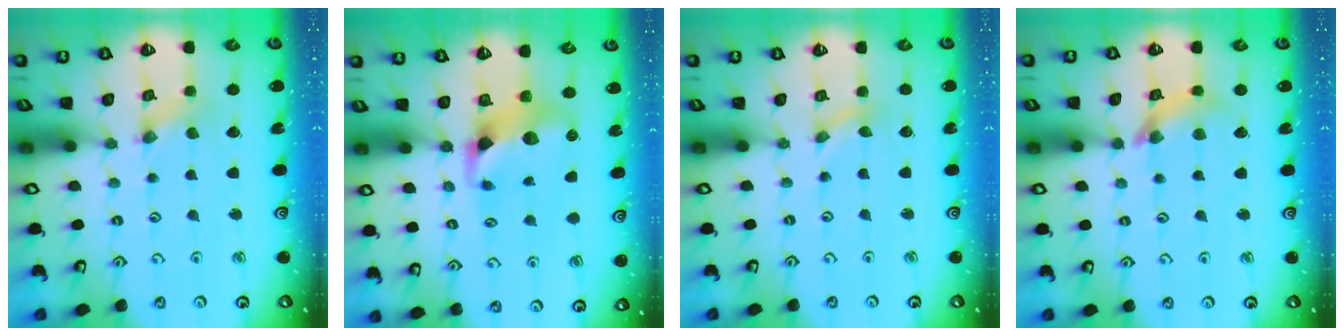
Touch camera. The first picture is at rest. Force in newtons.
{"total": 8.6, "press": 8.5, "slide": 1.2}
{"total": 0.0}
{"total": 8.4, "press": 8.4, "slide": 0.9}